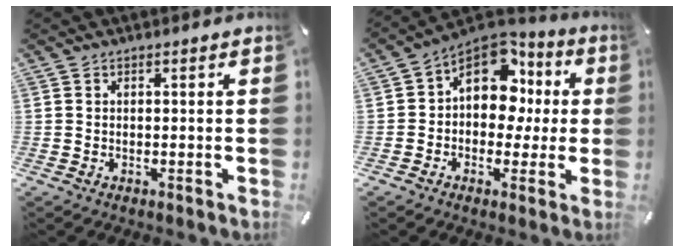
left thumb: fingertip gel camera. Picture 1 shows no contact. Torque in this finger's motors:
{"motor_torque": [1.89, 2.61, 0.44, 0.26, 0.08]}